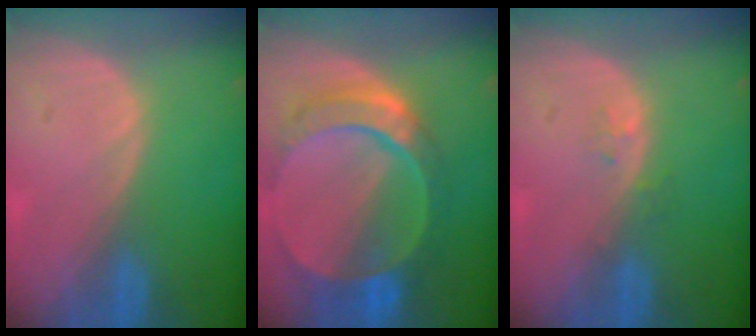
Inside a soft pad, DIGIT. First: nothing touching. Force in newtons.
{"total": 10.5, "press": 8.9, "slide": 5.6}
{"total": 1.2, "press": 1.2, "slide": 0.1}